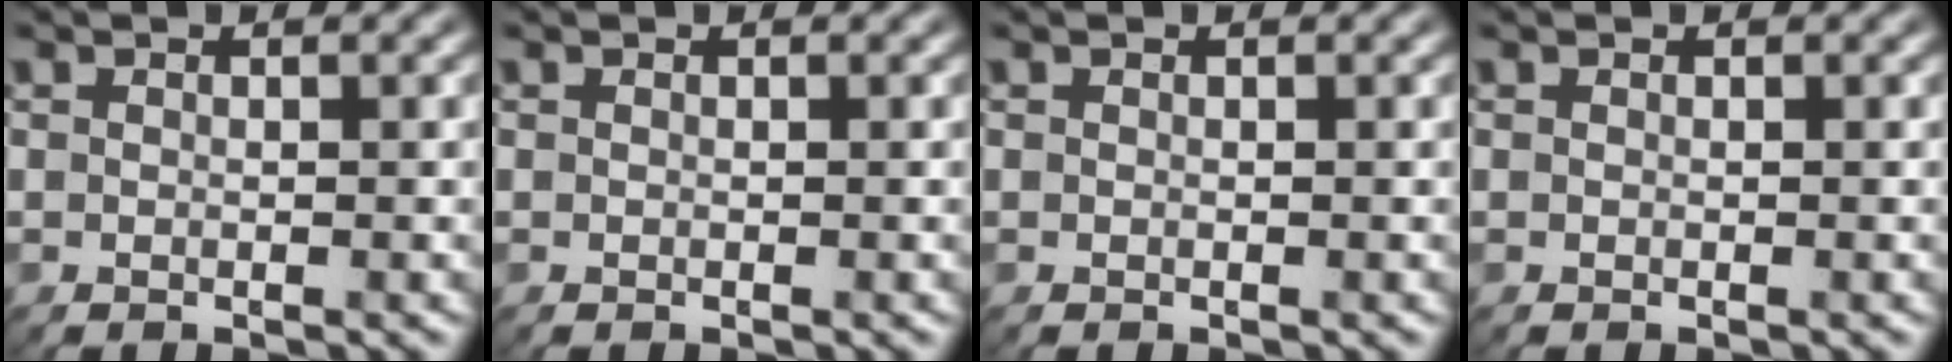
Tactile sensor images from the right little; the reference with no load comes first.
{"total": 0.0}
{"total": 0.0}
{"total": 0.0}